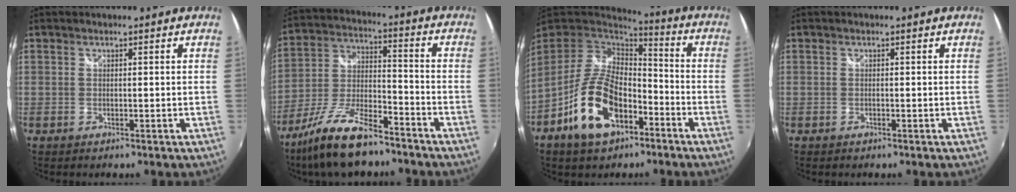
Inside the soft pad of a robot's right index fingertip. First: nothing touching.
{"total": 15.8, "force": [-11.7, 4.4, 9.6], "torque": [-0.207, -0.018, -0.214]}
{"total": 15.9, "force": [-7.6, 8.7, 10.9], "torque": [-0.227, -0.001, -0.129]}
{"total": 0.0}